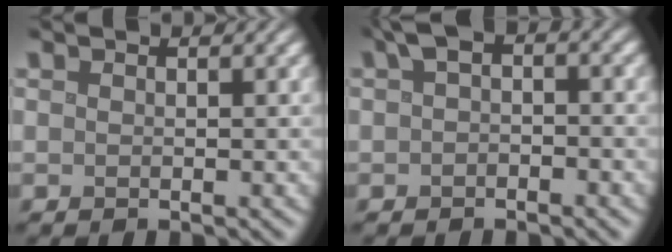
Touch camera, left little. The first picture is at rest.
{"total": 2.6, "force": [0.3, 1.5, 2.0], "torque": [-0.033, 0.011, -0.004]}